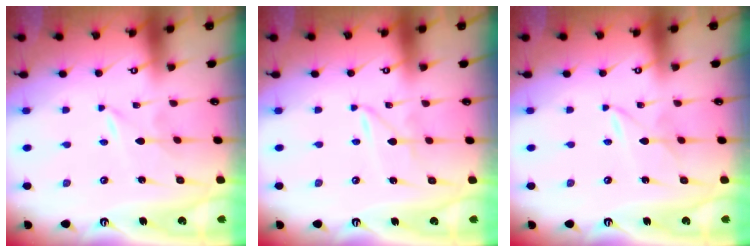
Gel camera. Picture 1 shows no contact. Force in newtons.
{"total": 1.6, "press": 1.6, "slide": 0.1}
{"total": 2.3, "press": 2.3, "slide": 0.4}